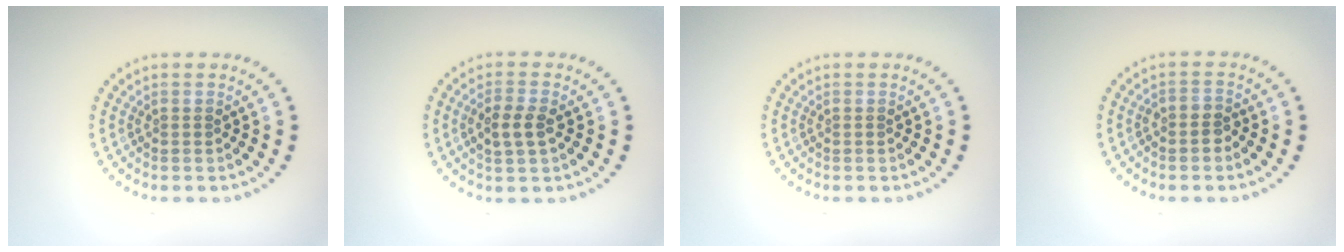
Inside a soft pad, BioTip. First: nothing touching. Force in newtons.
{"total": 2.3, "press": 2.3, "slide": 0.5}
{"total": 0.0}
{"total": 1.1, "press": 0.9, "slide": 0.7}